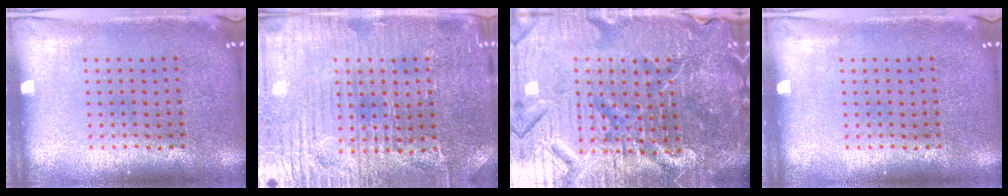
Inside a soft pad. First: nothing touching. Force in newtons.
{"total": 4.4, "press": 4.2, "slide": 1.1}
{"total": 7.2, "press": 6.4, "slide": 3.3}
{"total": 0.0}